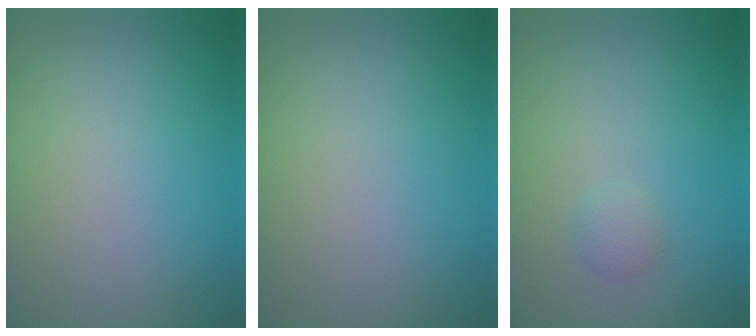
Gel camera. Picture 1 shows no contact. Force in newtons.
{"total": 0.0}
{"total": 1.0, "press": 1.0, "slide": 0.1}